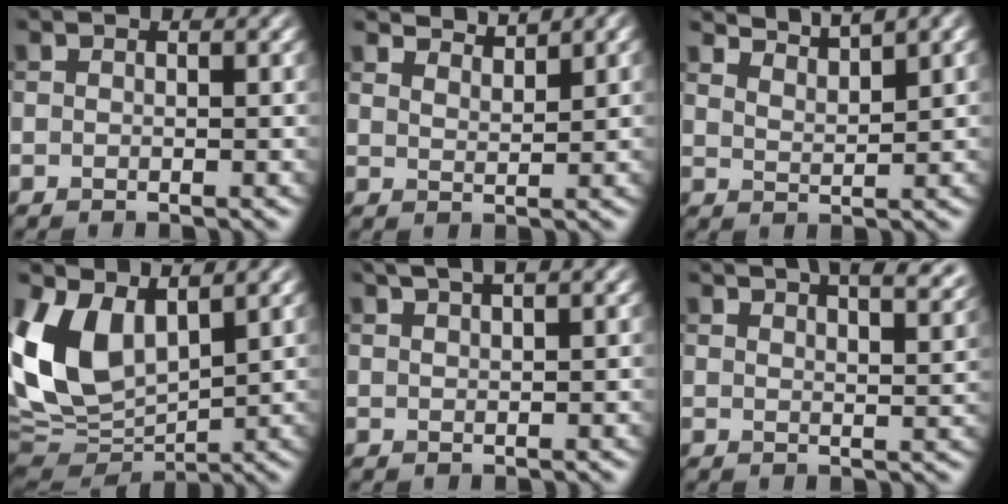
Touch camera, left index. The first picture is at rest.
{"total": 3.7, "force": [3.5, 0.3, 1.0], "torque": [-0.014, -0.002, 0.051]}
{"total": 4.6, "force": [4.2, 0.5, 1.9], "torque": [-0.030, 0.006, 0.060]}
{"total": 10.5, "force": [2.8, 6.4, 7.7], "torque": [-0.181, -0.010, 0.054]}
{"total": 3.3, "force": [2.3, 0.7, 2.3], "torque": [-0.025, 0.009, 0.037]}
{"total": 9.5, "force": [6.5, 3.8, 5.8], "torque": [-0.031, 0.036, 0.052]}